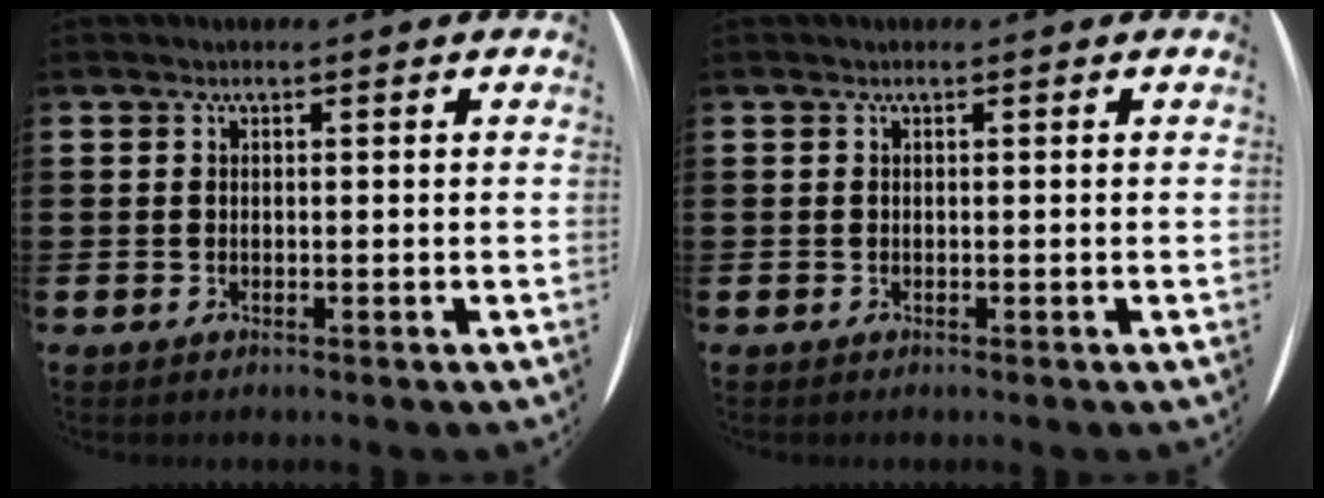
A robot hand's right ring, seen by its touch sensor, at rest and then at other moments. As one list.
[{"total": 0.0}]